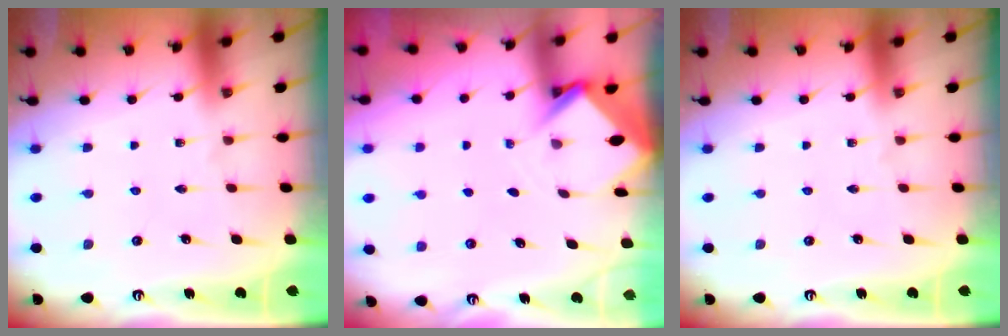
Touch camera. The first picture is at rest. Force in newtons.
{"total": 3.0, "press": 3.0, "slide": 0.2}
{"total": 0.0}